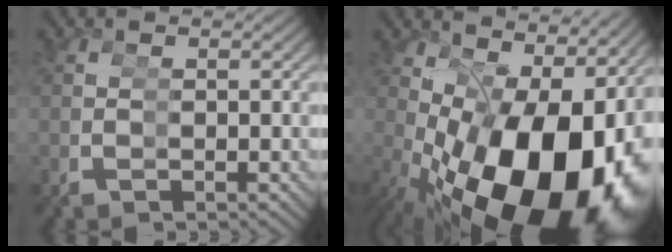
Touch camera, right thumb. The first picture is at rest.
{"total": 17.7, "force": [-2.6, 11.0, 13.6], "torque": [-0.257, -0.036, -0.011]}